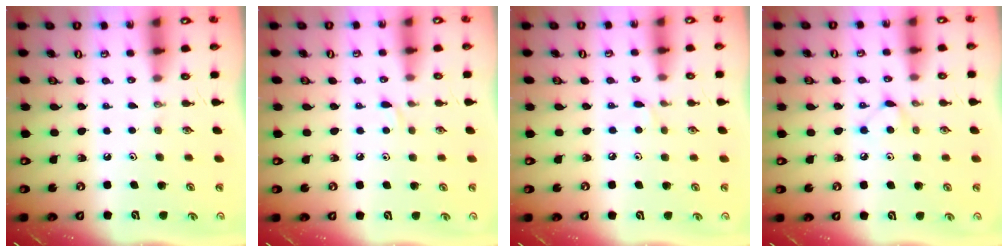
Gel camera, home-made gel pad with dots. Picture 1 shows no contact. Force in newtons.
{"total": 3.2, "press": 3.1, "slide": 0.4}
{"total": 4.1, "press": 4.0, "slide": 0.6}
{"total": 4.8, "press": 4.8, "slide": 0.6}